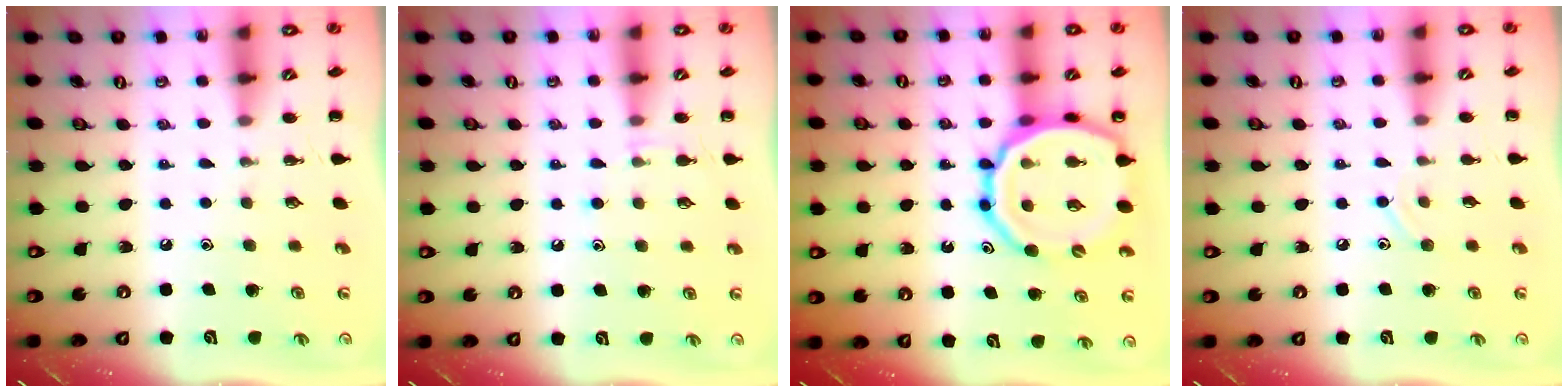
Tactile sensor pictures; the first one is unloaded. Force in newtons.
{"total": 6.2, "press": 5.9, "slide": 2.0}
{"total": 19.8, "press": 19.4, "slide": 3.9}
{"total": 6.5, "press": 6.1, "slide": 2.1}